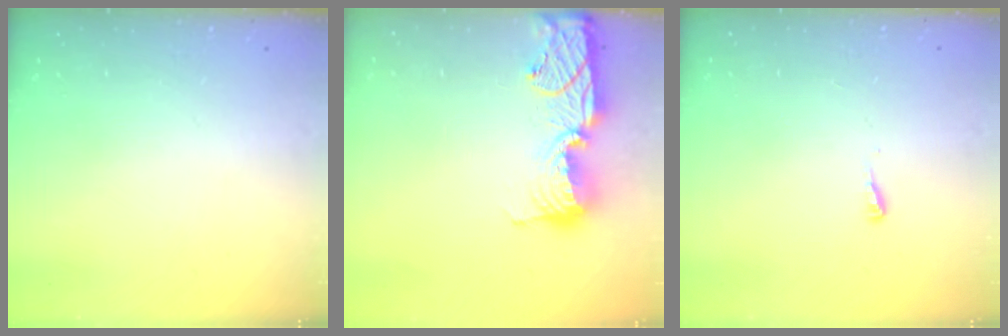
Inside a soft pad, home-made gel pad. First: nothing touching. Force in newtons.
{"total": 16.2, "press": 16.2, "slide": 1.1}
{"total": 4.6, "press": 4.6, "slide": 0.5}